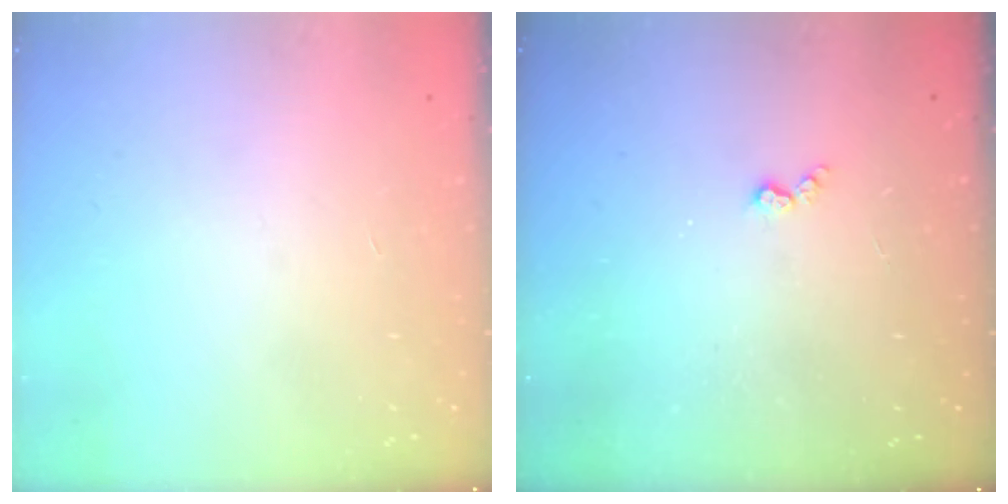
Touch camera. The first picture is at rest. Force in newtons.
{"total": 2.9, "press": 2.9, "slide": 0.5}